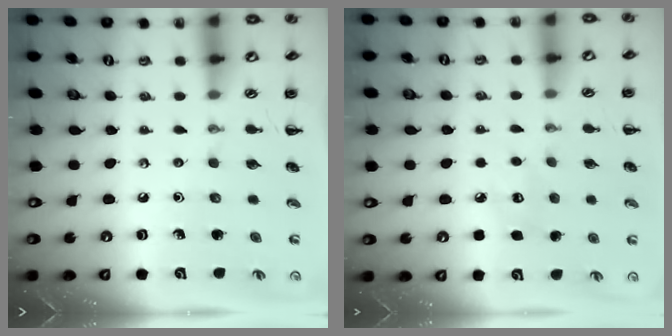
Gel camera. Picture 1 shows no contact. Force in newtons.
{"total": 6.4, "press": 6.1, "slide": 1.8}